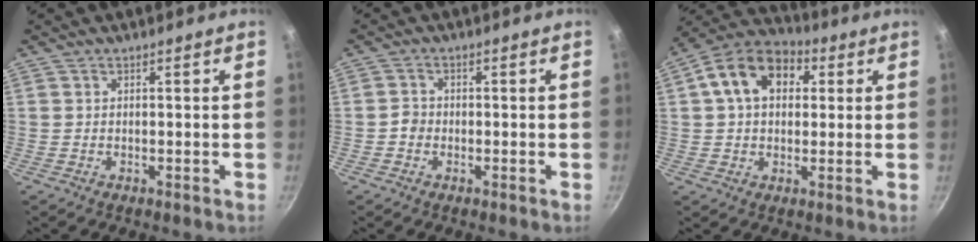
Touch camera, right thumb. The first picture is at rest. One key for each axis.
{"total": 1.9, "fx": -0.8, "fy": 1.6, "fz": 0.7, "tx": -0.002, "ty": 0.012, "tz": -0.017}
{"total": 13.9, "fx": 3.6, "fy": 9.8, "fz": 9.2, "tx": -0.128, "ty": 0.024, "tz": 0.039}